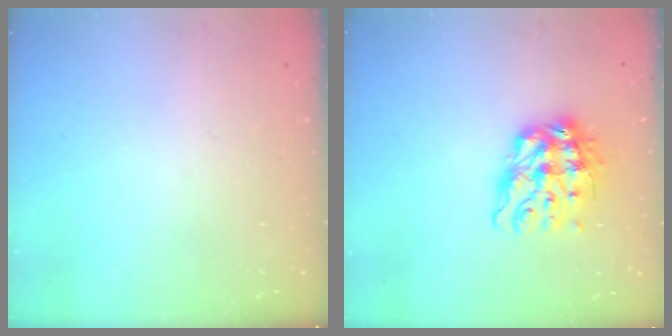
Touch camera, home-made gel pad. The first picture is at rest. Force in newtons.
{"total": 11.3, "press": 11.2, "slide": 1.2}